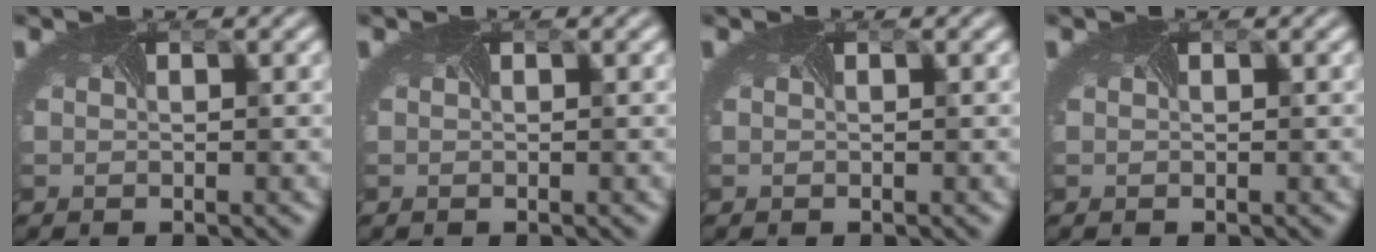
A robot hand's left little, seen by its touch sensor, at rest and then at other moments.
{"total": 0.0}
{"total": 0.0}
{"total": 0.0}